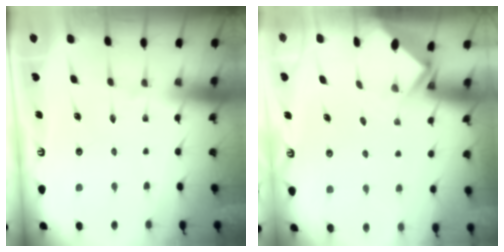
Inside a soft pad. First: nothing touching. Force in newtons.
{"total": 2.8, "press": 2.8, "slide": 0.2}